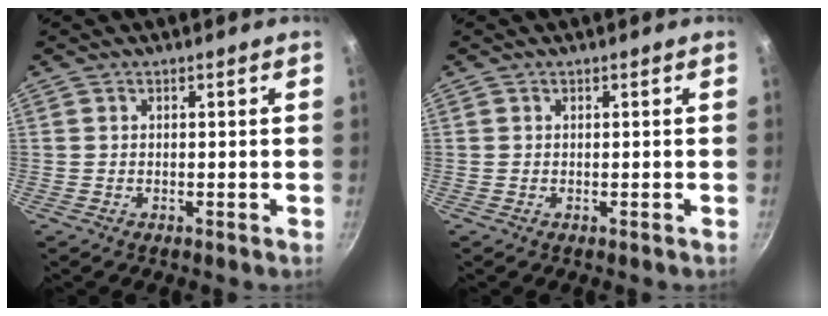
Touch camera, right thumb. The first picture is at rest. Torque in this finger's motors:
{"motor_torque": [-0.30, 0.55, -0.14, 0.25, 0.02]}